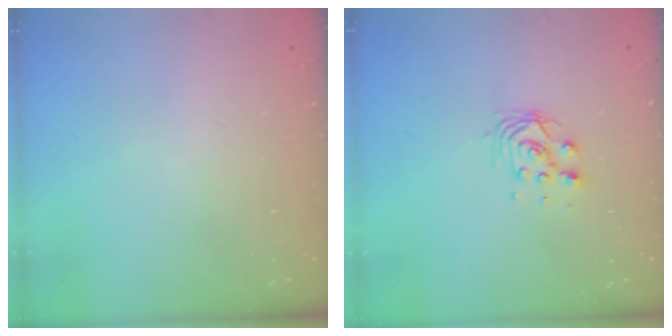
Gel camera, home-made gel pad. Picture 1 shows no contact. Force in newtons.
{"total": 5.9, "press": 5.9, "slide": 0.2}